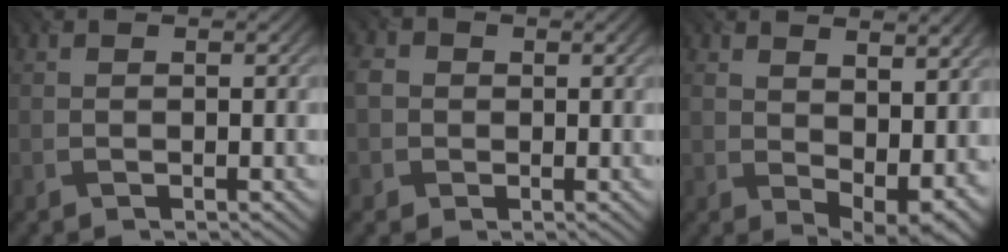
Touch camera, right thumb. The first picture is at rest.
{"total": 3.6, "force": [0.1, 3.4, 1.3], "torque": [-0.045, 0.005, -0.010]}
{"total": 8.6, "force": [2.4, 4.5, 6.9], "torque": [-0.112, -0.024, 0.069]}